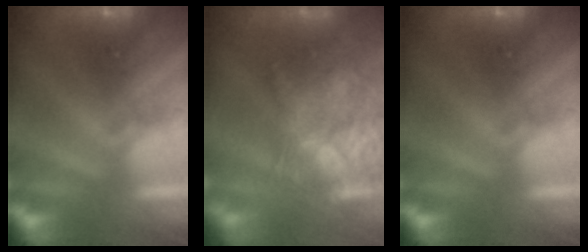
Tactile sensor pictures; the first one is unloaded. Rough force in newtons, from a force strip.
{"total": 10.5}
{"total": 0.0}